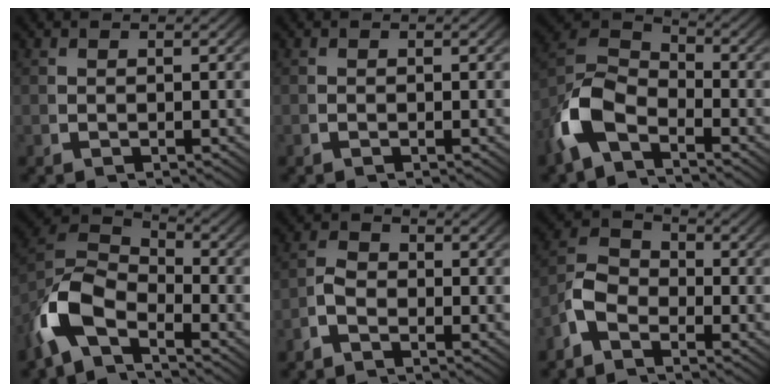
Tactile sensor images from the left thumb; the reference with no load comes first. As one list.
[{"total": 0.0}, {"total": 8.3, "force": [-1.9, 6.0, 5.5], "torque": [-0.129, -0.011, -0.035]}, {"total": 8.9, "force": [-1.7, 6.1, 6.3], "torque": [-0.143, -0.011, -0.036]}, {"total": 1.8, "force": [-1.1, 1.1, 0.9], "torque": [-0.015, 0.003, -0.029]}, {"total": 5.6, "force": [-1.4, 4.3, 3.3], "torque": [-0.060, -0.001, -0.037]}]